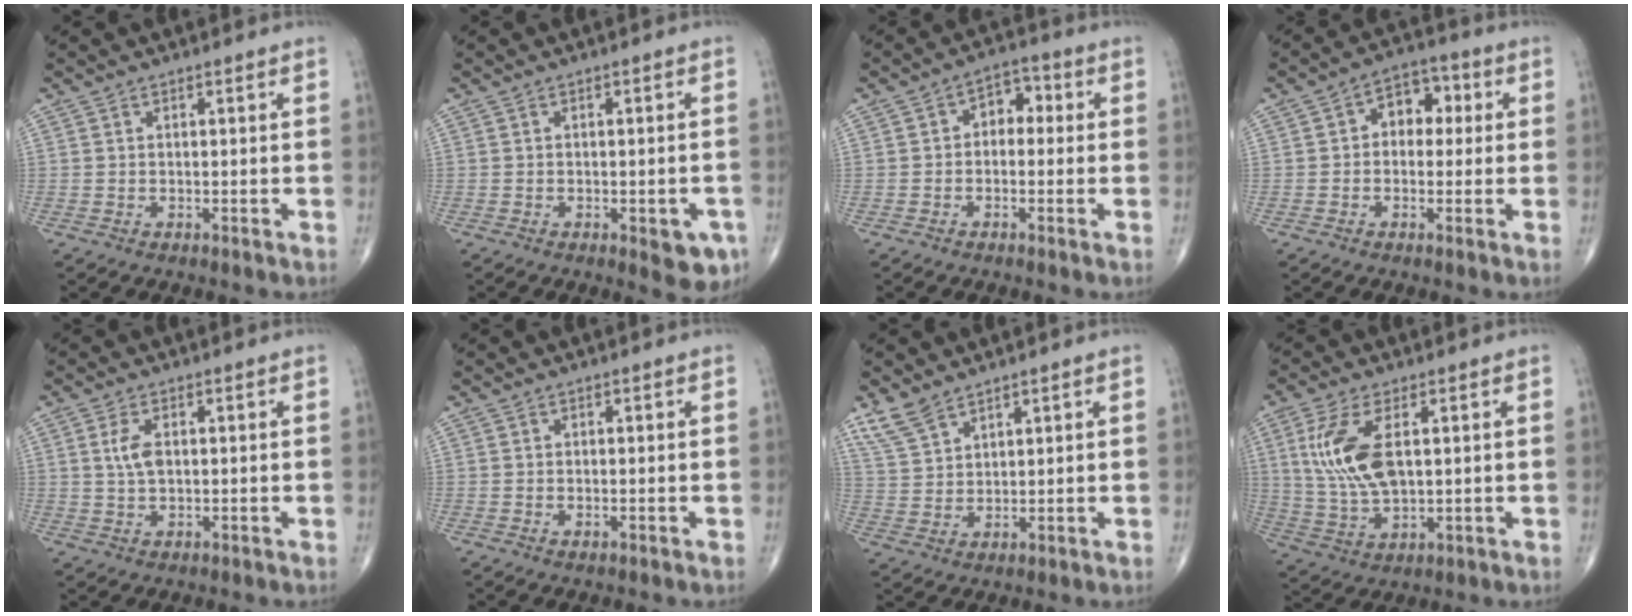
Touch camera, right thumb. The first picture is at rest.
{"total": 5.7, "force": [-2.3, 2.4, 4.6], "torque": [-0.039, 0.005, -0.021]}
{"total": 5.2, "force": [0.2, 3.7, 3.6], "torque": [-0.027, 0.020, -0.012]}
{"total": 7.4, "force": [1.0, 5.3, 5.1], "torque": [-0.036, 0.023, 0.006]}
{"total": 4.0, "force": [0.8, 2.1, 3.3], "torque": [-0.070, -0.001, 0.017]}
{"total": 0.7, "force": [-0.2, 0.4, 0.6], "torque": [-0.013, -0.001, -0.002]}
{"total": 5.9, "force": [4.6, 2.6, 2.6], "torque": [-0.050, -0.013, 0.101]}
{"total": 12.0, "force": [2.8, 5.7, 10.2], "torque": [-0.218, -0.009, 0.063]}